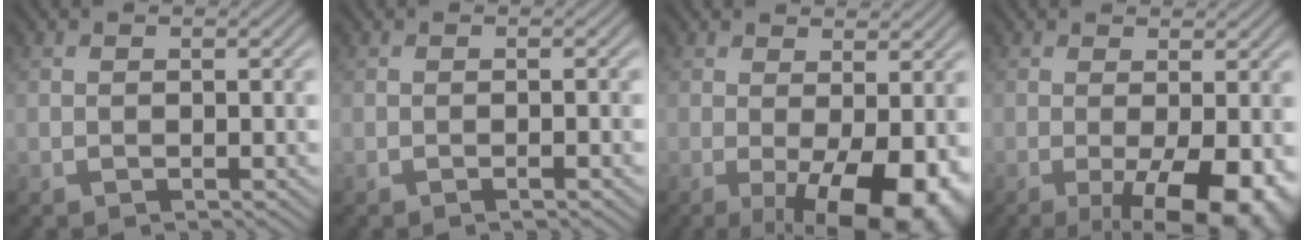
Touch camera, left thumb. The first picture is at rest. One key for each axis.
{"total": 1.1, "fx": -0.4, "fy": 0.1, "fz": 1.0, "tx": -0.013, "ty": 0.001, "tz": -0.009}
{"total": 9.1, "fx": -2.1, "fy": 3.1, "fz": 8.3, "tx": -0.124, "ty": -0.007, "tz": -0.022}
{"total": 8.3, "fx": -2.5, "fy": 2.4, "fz": 7.5, "tx": -0.117, "ty": -0.008, "tz": -0.030}